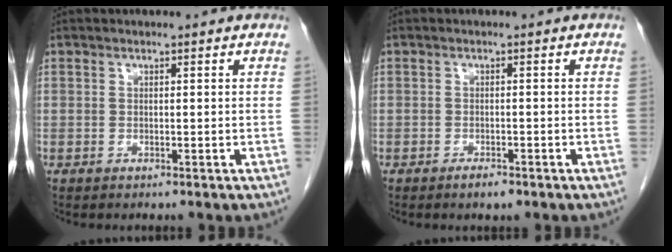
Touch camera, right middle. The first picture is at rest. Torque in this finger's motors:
{"motor_torque": [0.49, -0.29, 0.04, 0.02]}